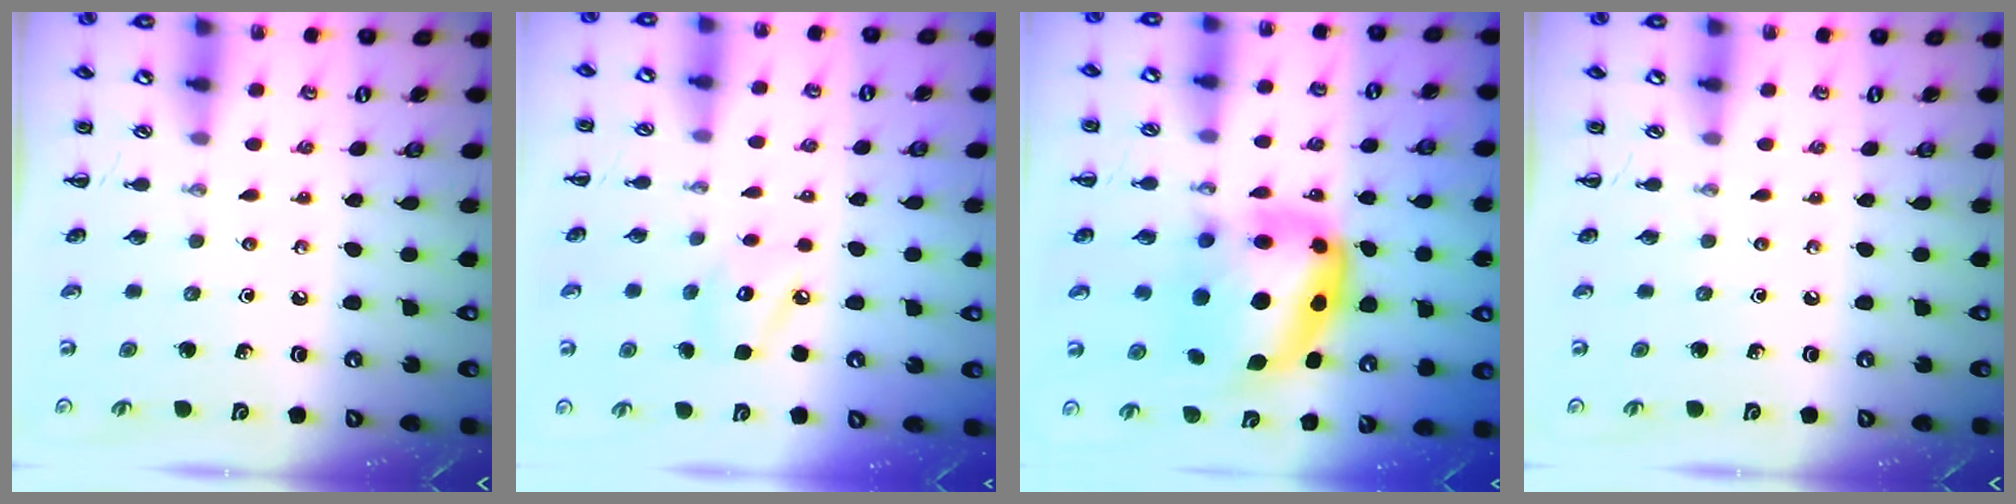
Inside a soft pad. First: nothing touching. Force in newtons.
{"total": 5.8, "press": 5.8, "slide": 0.4}
{"total": 13.1, "press": 12.8, "slide": 3.2}
{"total": 0.0}